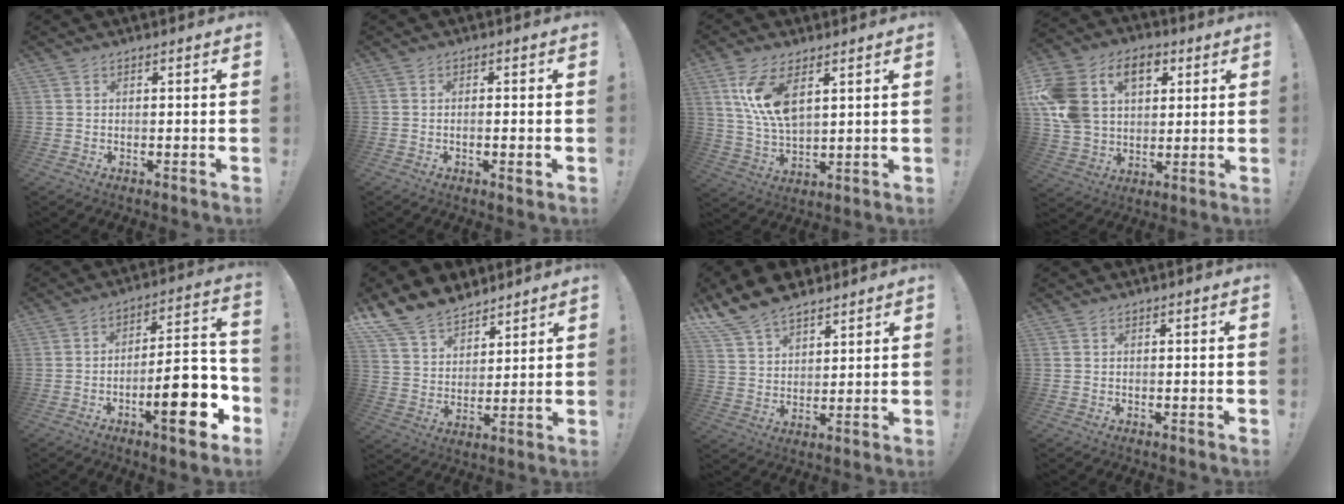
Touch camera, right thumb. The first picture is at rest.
{"total": 2.0, "force": [-0.6, 0.4, 1.9], "torque": [-0.024, -0.001, -0.011]}
{"total": 11.3, "force": [5.1, 5.2, 8.7], "torque": [-0.179, -0.023, 0.091]}
{"total": 19.4, "force": [6.8, 14.0, 11.5], "torque": [-0.212, -0.020, 0.124]}
{"total": 17.5, "force": [-6.6, 5.0, 15.4], "torque": [-0.201, 0.032, -0.102]}
{"total": 12.8, "force": [10.5, 6.6, 3.0], "torque": [-0.065, -0.080, 0.205]}
{"total": 11.6, "force": [9.4, 5.8, 3.7], "torque": [-0.073, -0.061, 0.182]}
{"total": 0.0}